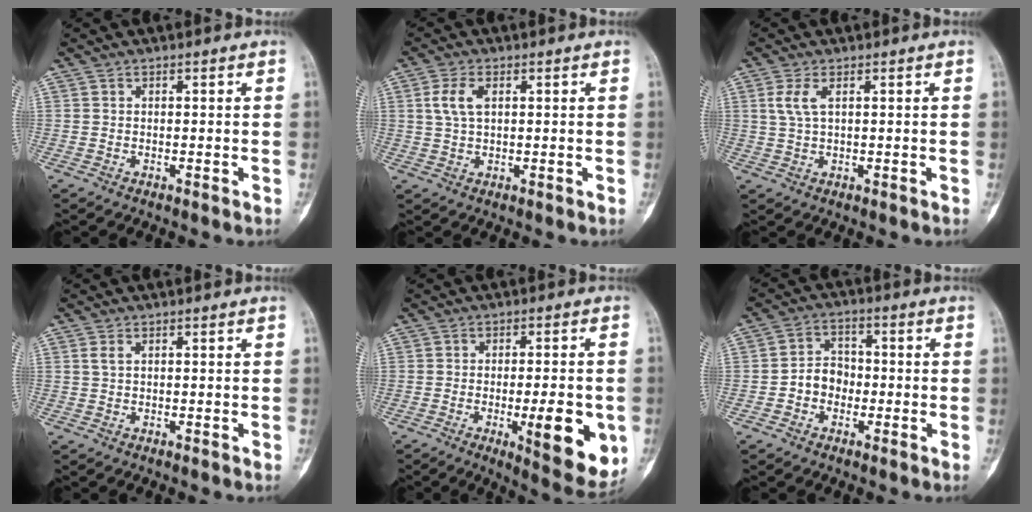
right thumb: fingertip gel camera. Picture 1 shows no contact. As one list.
[{"total": 4.7, "force": [1.3, 2.4, 3.8], "torque": [-0.087, 0.003, 0.026]}, {"total": 3.5, "force": [1.2, 1.3, 3.1], "torque": [-0.080, 0.004, 0.030]}, {"total": 1.2, "force": [0.5, 0.5, 0.9], "torque": [-0.025, 0.007, 0.013]}, {"total": 13.2, "force": [-3.3, 3.9, 12.1], "torque": [-0.148, -0.013, -0.038]}, {"total": 5.9, "force": [-1.4, 4.9, 2.9], "torque": [-0.026, 0.024, -0.036]}]